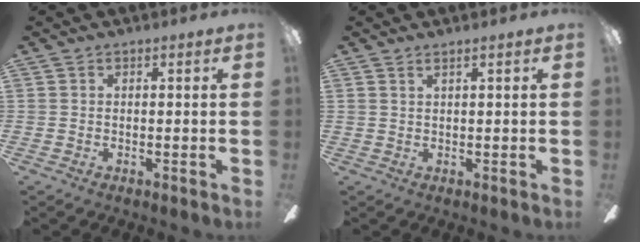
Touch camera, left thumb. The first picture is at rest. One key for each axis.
{"total": 1.2, "fx": 1.1, "fy": 0.0, "fz": 0.6, "tx": -0.014, "ty": 0.000, "tz": 0.020}